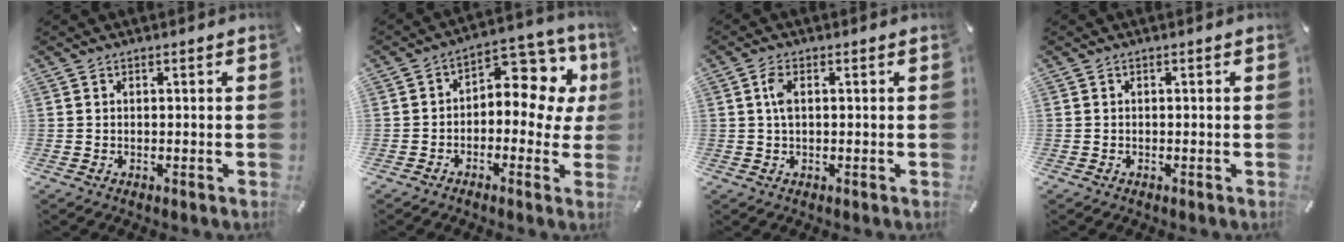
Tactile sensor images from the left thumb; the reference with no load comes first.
{"total": 10.3, "force": [2.8, 6.2, 7.8], "torque": [-0.101, -0.027, 0.048]}
{"total": 3.2, "force": [0.5, 1.3, 2.9], "torque": [-0.065, 0.003, 0.004]}
{"total": 0.0}